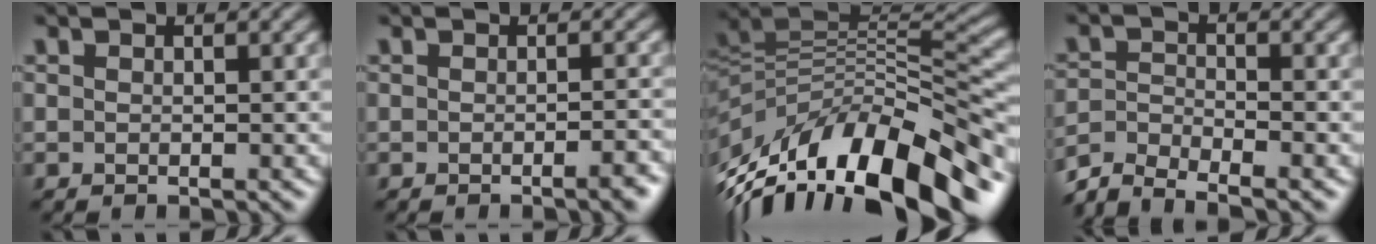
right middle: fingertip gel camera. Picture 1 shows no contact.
{"total": 2.4, "force": [-1.5, 0.5, 1.8], "torque": [-0.020, 0.007, -0.022]}
{"total": 13.9, "force": [-5.5, 5.5, 11.4], "torque": [-0.208, 0.012, -0.088]}
{"total": 4.2, "force": [-3.7, 1.1, 1.6], "torque": [-0.028, -0.001, -0.080]}